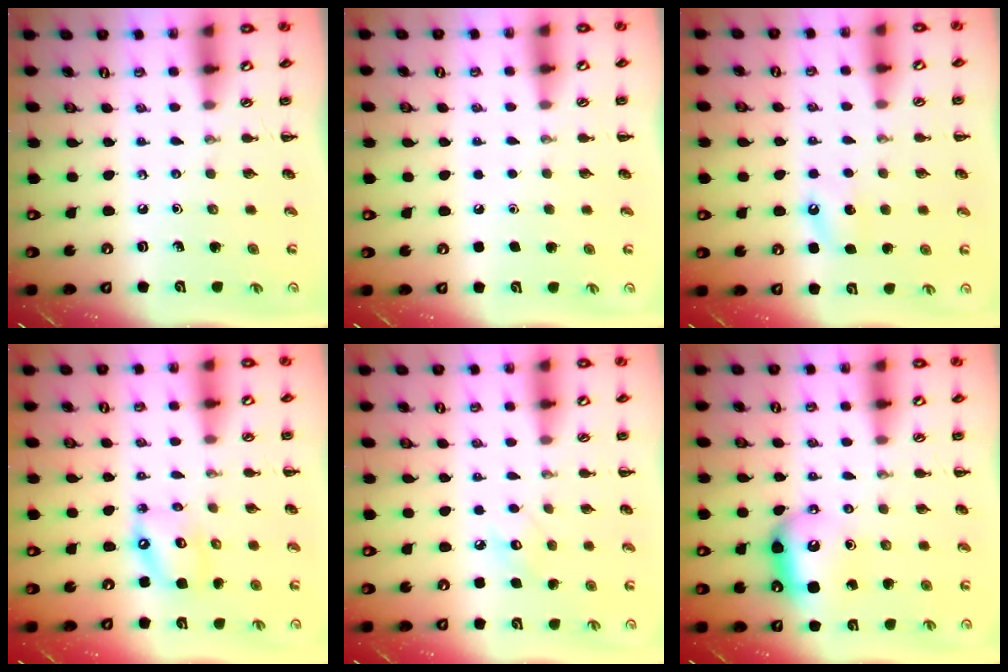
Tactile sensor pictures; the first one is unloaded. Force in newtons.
{"total": 1.7, "press": 1.7, "slide": 0.1}
{"total": 6.9, "press": 6.7, "slide": 1.8}
{"total": 8.2, "press": 8.1, "slide": 1.7}
{"total": 7.5, "press": 7.2, "slide": 1.8}
{"total": 9.0, "press": 9.0, "slide": 0.9}